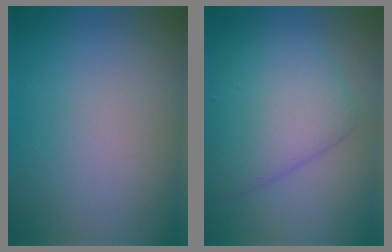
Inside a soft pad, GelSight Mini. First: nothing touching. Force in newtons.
{"total": 6.2, "press": 6.2, "slide": 0.1}